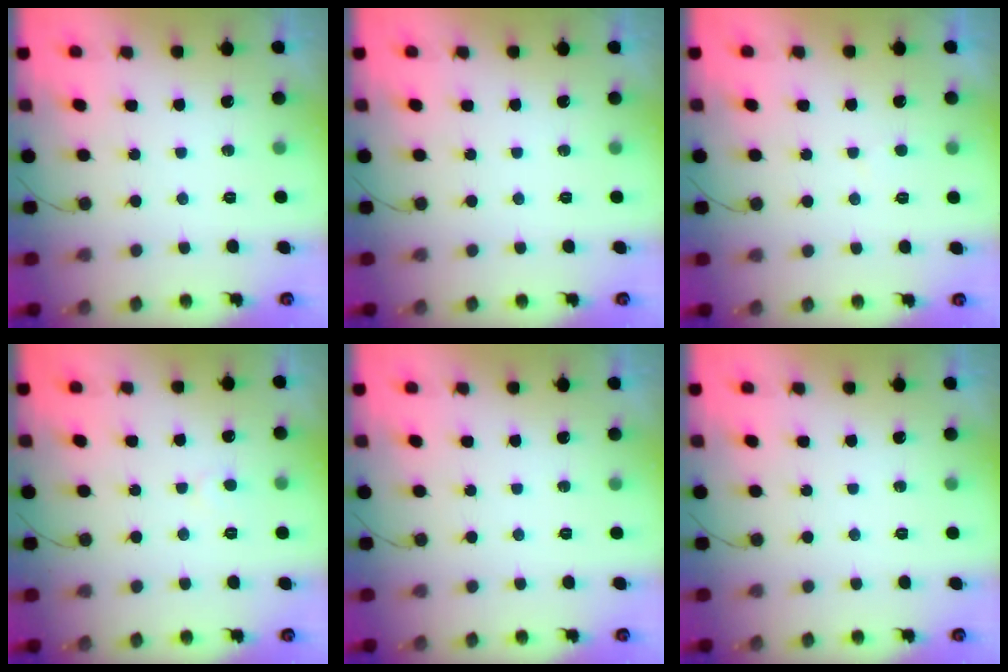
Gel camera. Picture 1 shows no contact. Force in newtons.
{"total": 0.0}
{"total": 2.4, "press": 2.4, "slide": 0.4}
{"total": 3.3, "press": 3.2, "slide": 0.3}
{"total": 0.0}
{"total": 0.0}